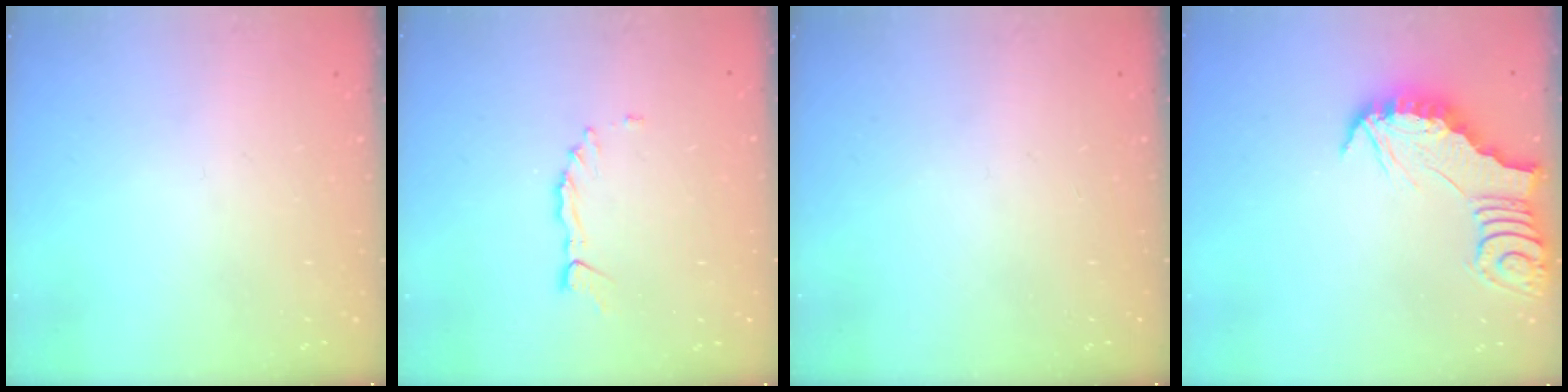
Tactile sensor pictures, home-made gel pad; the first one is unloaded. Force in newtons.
{"total": 1.5, "press": 1.5, "slide": 0.2}
{"total": 0.0}
{"total": 2.9, "press": 2.8, "slide": 0.3}